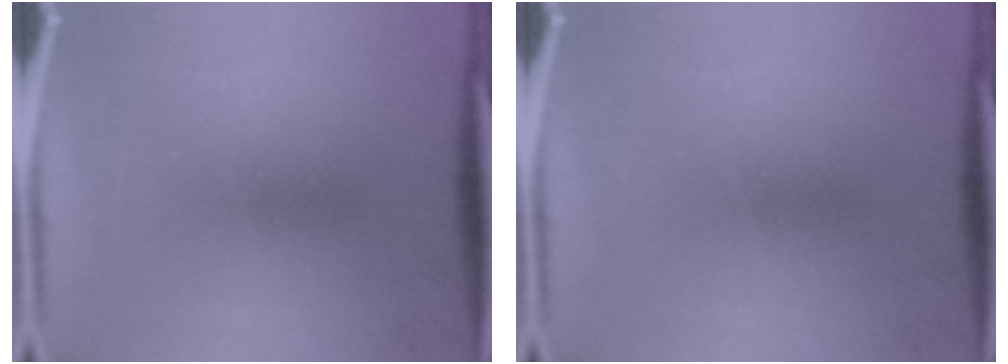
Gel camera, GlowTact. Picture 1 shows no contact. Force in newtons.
{"total": 0.0}